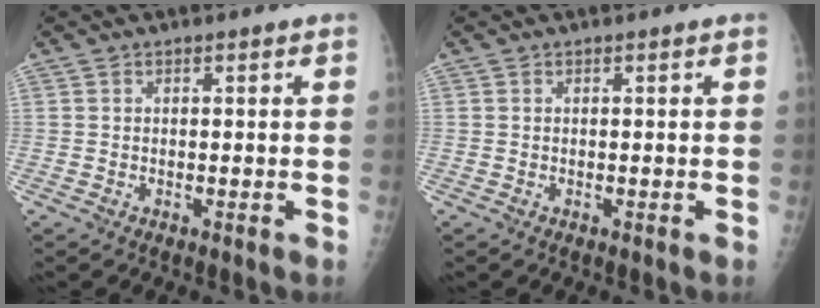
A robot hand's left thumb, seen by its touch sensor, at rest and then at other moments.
{"total": 0.0}